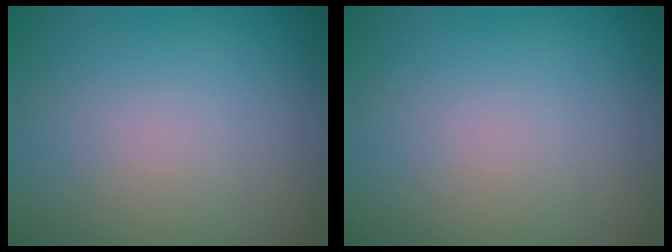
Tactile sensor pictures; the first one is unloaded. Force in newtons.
{"total": 0.0}